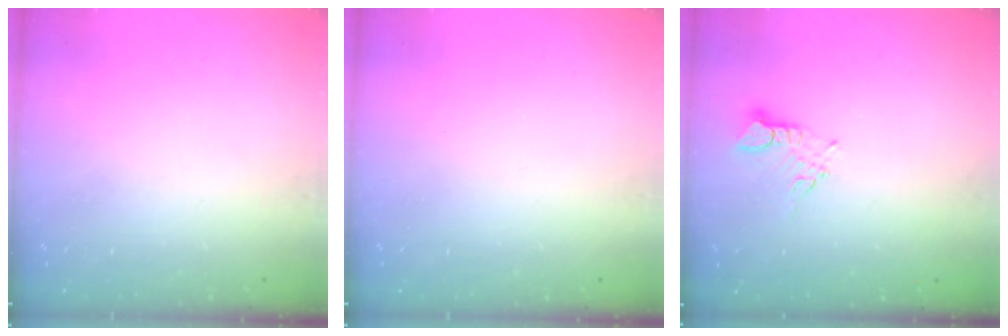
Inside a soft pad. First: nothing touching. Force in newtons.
{"total": 0.0}
{"total": 3.1, "press": 3.1, "slide": 0.4}